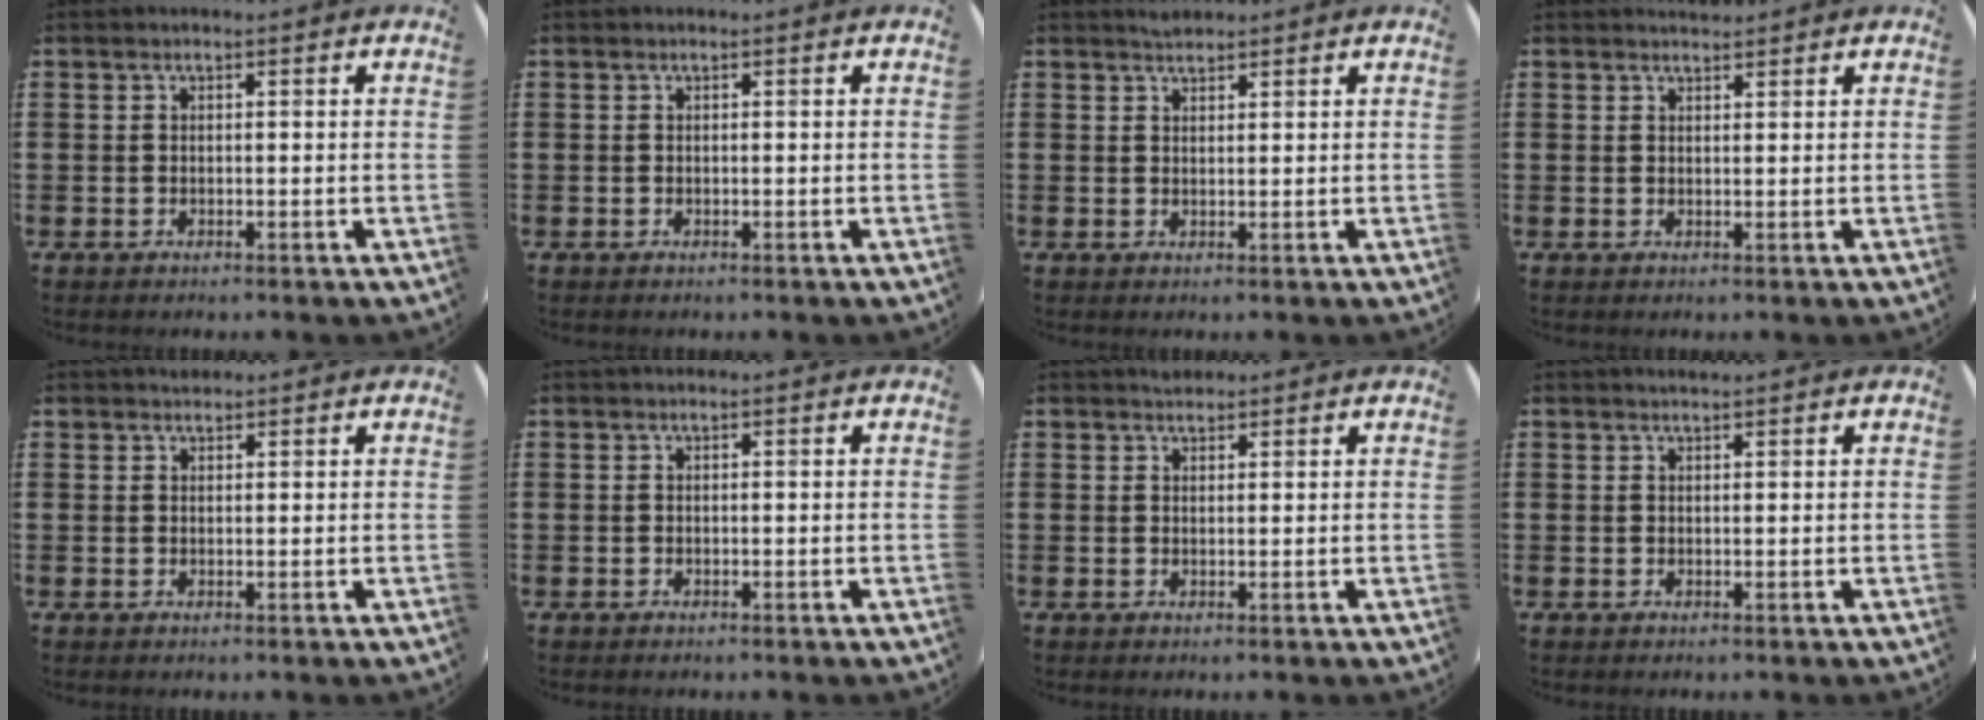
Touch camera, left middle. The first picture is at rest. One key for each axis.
{"total": 0.0}
{"total": 1.4, "fx": 1.4, "fy": 0.2, "fz": 0.1, "tx": 0.005, "ty": -0.003, "tz": 0.024}
{"total": 1.2, "fx": 1.2, "fy": 0.1, "fz": -0.1, "tx": 0.001, "ty": 0.002, "tz": 0.024}
{"total": 0.7, "fx": 0.7, "fy": 0.2, "fz": -0.1, "tx": 0.002, "ty": 0.003, "tz": 0.014}
{"total": 0.0}
{"total": 1.2, "fx": 1.2, "fy": 0.3, "fz": -0.1, "tx": 0.008, "ty": -0.002, "tz": 0.021}
{"total": 0.6, "fx": 0.6, "fy": -0.1, "fz": 0.0, "tx": -0.001, "ty": 0.000, "tz": 0.012}